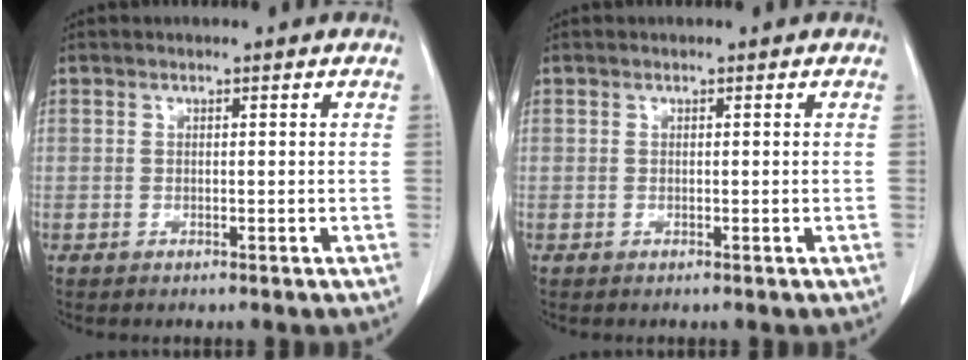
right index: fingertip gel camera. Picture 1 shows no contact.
{"total": 0.0}